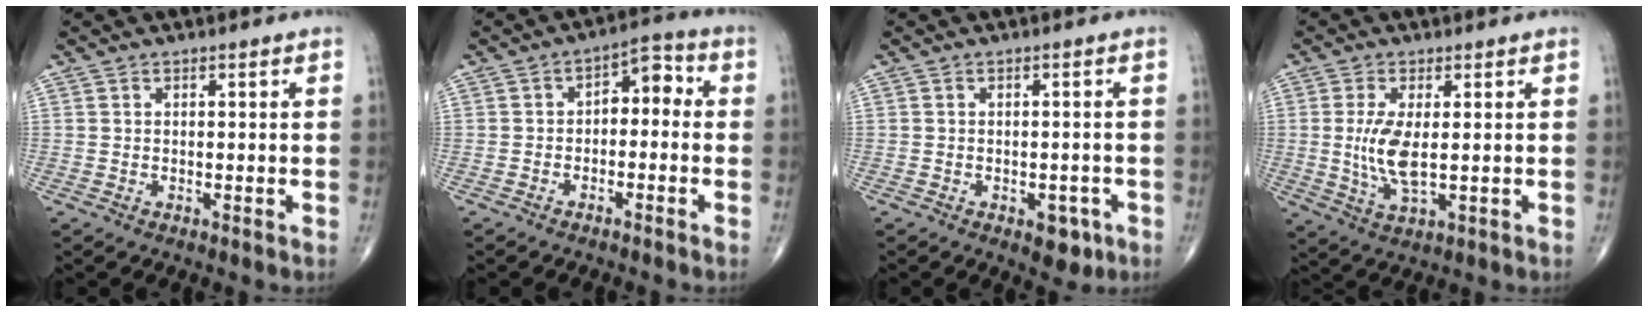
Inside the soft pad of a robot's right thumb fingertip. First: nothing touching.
{"total": 5.6, "force": [-0.6, 3.5, 4.4], "torque": [-0.036, 0.041, -0.019]}
{"total": 4.1, "force": [-1.9, 2.4, 2.7], "torque": [-0.012, 0.008, -0.019]}
{"total": 7.4, "force": [0.3, 2.7, 6.9], "torque": [-0.149, -0.015, 0.011]}